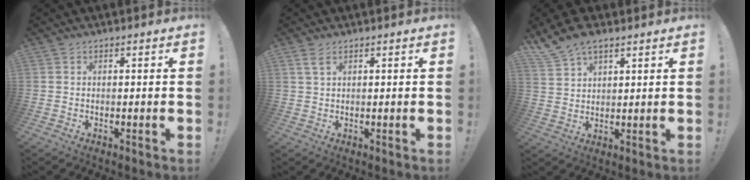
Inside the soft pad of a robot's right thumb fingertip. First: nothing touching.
{"total": 2.9, "force": [1.6, 1.1, 2.1], "torque": [-0.038, -0.003, 0.029]}
{"total": 7.7, "force": [5.7, 3.5, 3.8], "torque": [-0.070, -0.023, 0.111]}